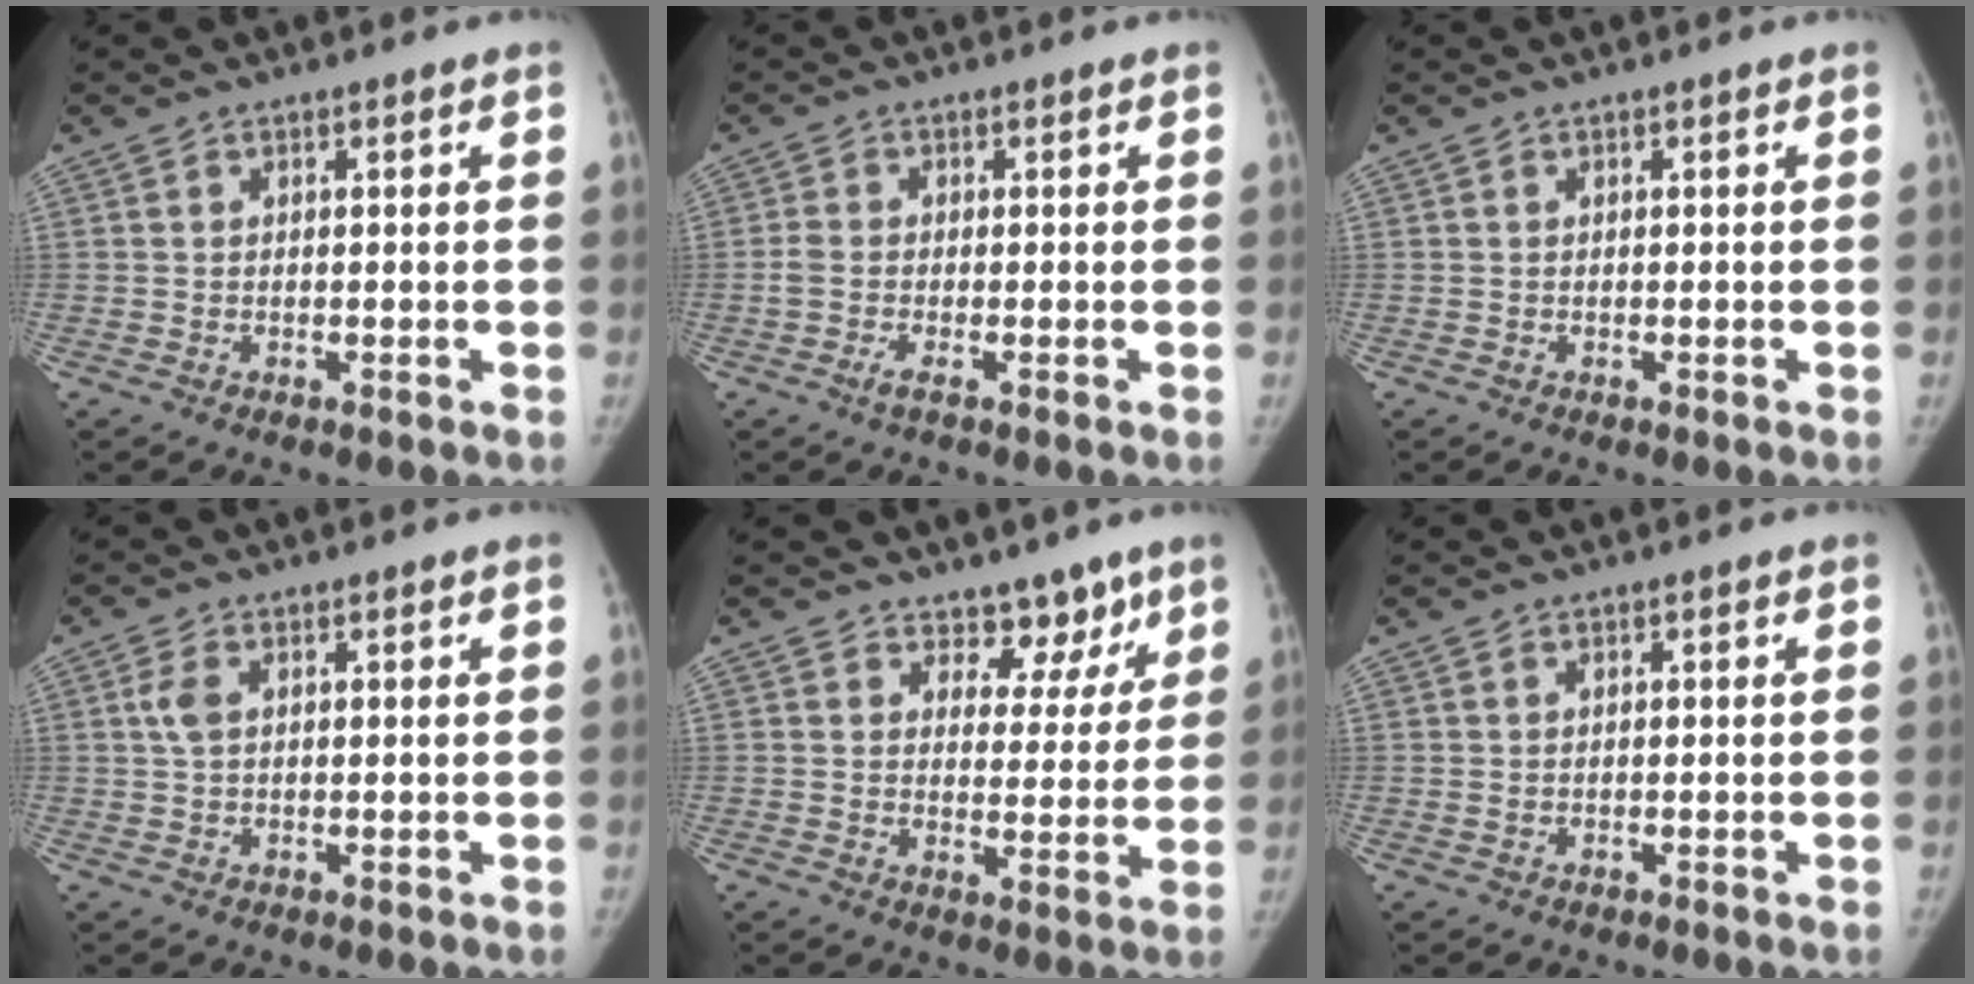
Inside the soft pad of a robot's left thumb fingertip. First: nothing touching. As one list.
[{"total": 2.3, "force": [-1.2, 0.7, 1.9], "torque": [-0.049, 0.006, -0.030]}, {"total": 0.0}, {"total": 2.9, "force": [0.9, 1.8, 2.1], "torque": [-0.045, 0.004, 0.018]}, {"total": 7.0, "force": [5.2, 4.3, 1.8], "torque": [0.024, -0.031, 0.074]}, {"total": 0.0}]